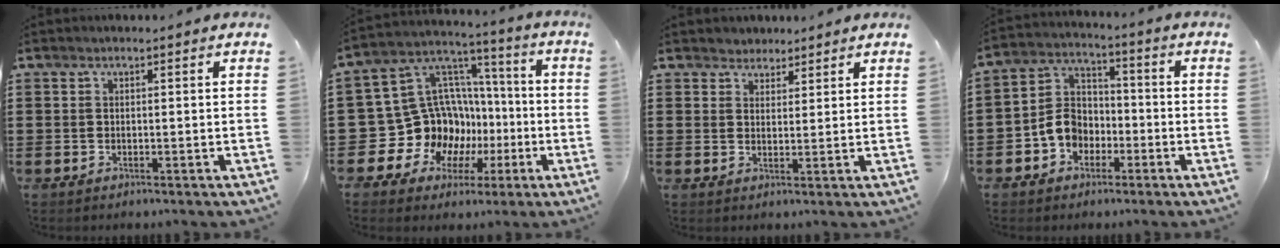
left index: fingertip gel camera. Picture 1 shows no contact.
{"total": 14.6, "force": [-3.1, 13.5, 4.7], "torque": [-0.136, -0.027, -0.024]}
{"total": 2.6, "force": [2.1, 1.4, -0.4], "torque": [-0.004, 0.008, 0.040]}
{"total": 6.5, "force": [-2.8, 5.3, 2.5], "torque": [-0.076, 0.012, -0.061]}